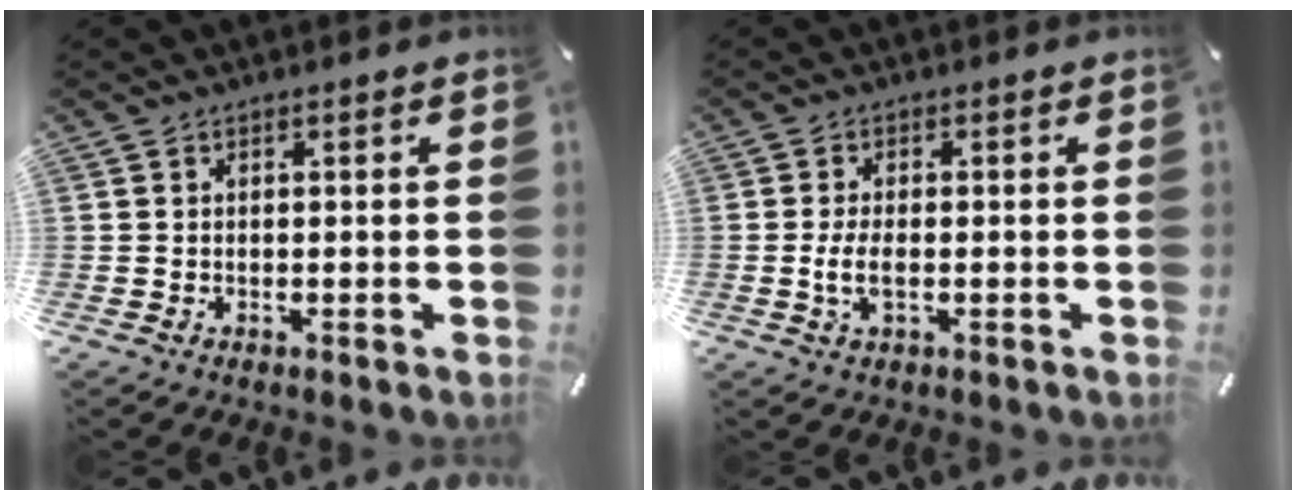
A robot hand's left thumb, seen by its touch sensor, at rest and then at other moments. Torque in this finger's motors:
{"motor_torque": [-0.10, -0.16, -0.09, 0.08, 0.03]}